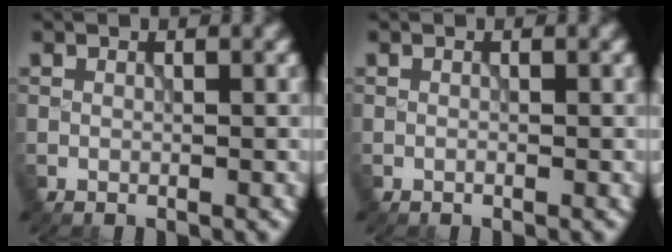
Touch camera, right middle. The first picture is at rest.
{"total": 0.0}